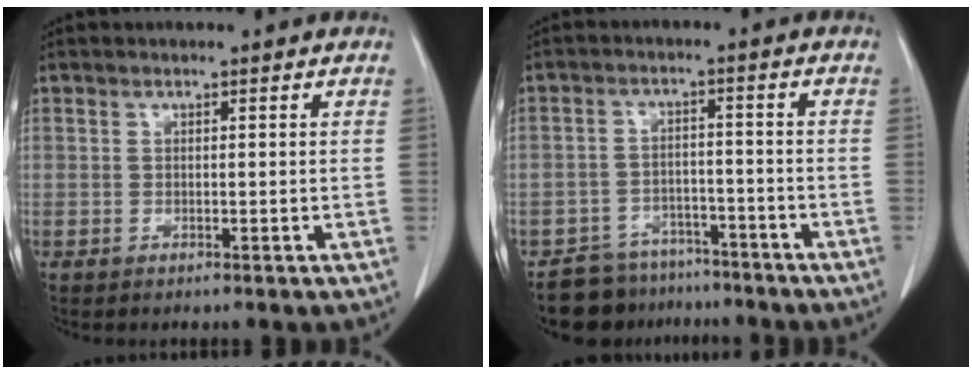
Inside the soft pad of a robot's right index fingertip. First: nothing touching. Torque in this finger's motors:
{"motor_torque": [-0.73, -0.06, -0.92, -0.21]}